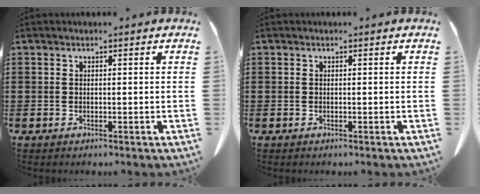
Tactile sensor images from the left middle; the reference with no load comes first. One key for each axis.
{"total": 0.0}